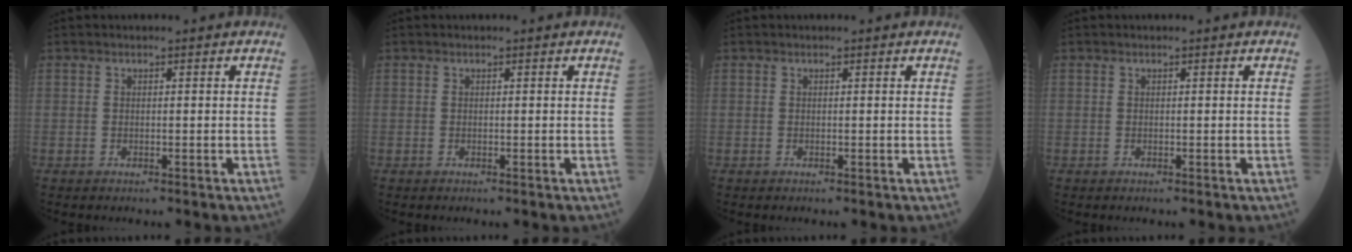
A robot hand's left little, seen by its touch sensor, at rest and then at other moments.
{"total": 0.0}
{"total": 0.0}
{"total": 0.0}